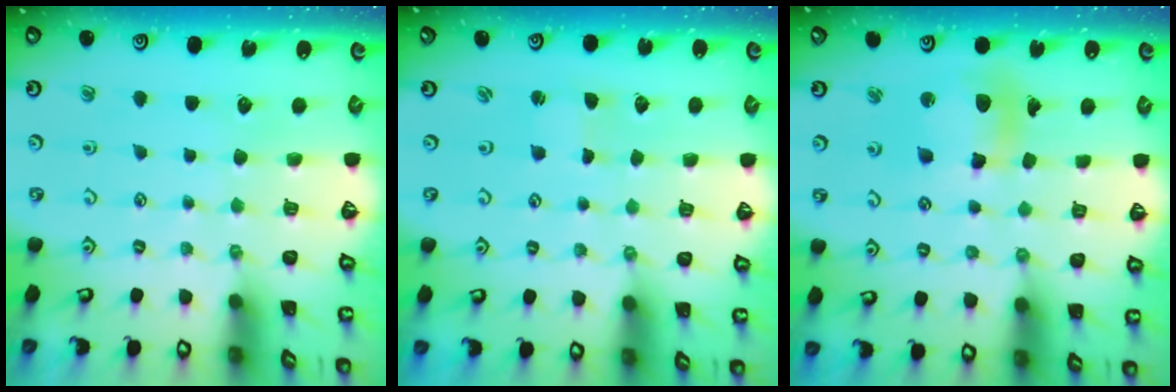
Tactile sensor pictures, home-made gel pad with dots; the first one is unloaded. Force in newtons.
{"total": 0.0}
{"total": 12.3, "press": 12.1, "slide": 2.3}